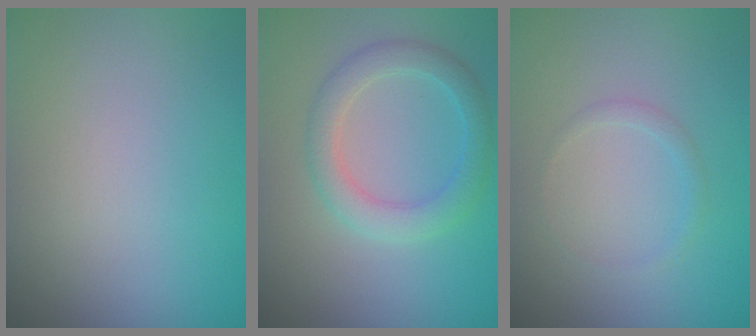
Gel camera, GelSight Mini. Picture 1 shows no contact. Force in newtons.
{"total": 2.2, "press": 2.2, "slide": 0.3}
{"total": 0.9, "press": 0.9, "slide": 0.0}